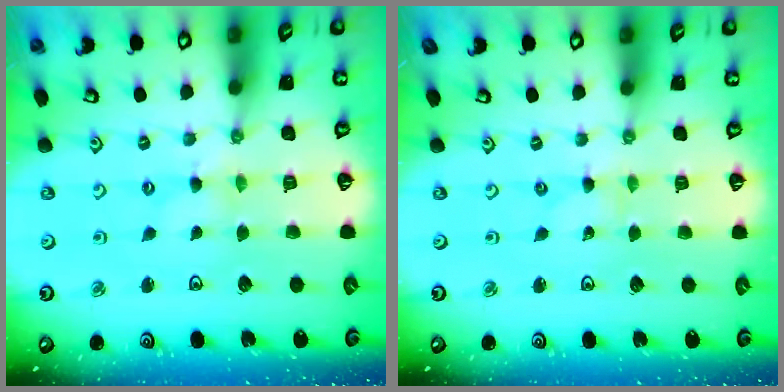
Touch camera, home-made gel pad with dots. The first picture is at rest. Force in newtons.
{"total": 0.0}